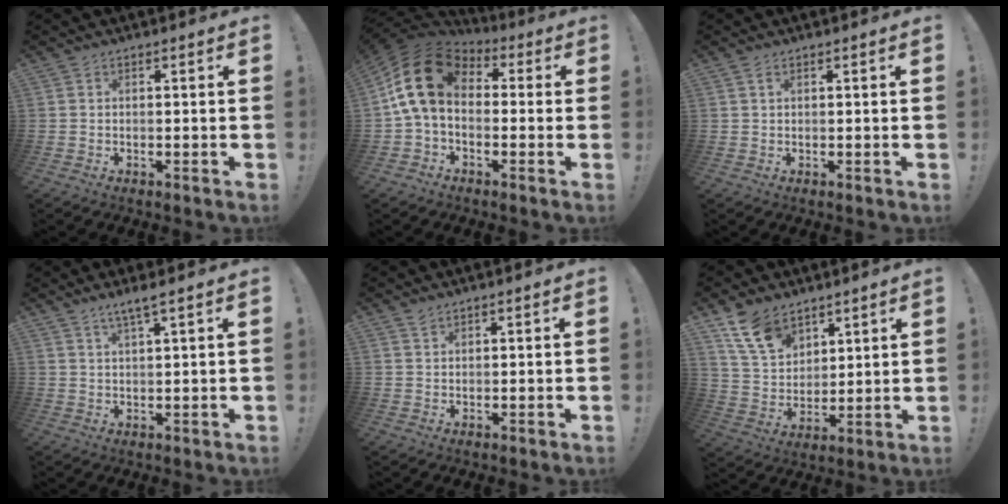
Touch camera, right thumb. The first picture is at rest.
{"total": 16.3, "force": [3.1, 10.4, 12.1], "torque": [-0.226, 0.003, 0.061]}
{"total": 1.1, "force": [0.5, 0.5, 0.8], "torque": [-0.017, 0.002, 0.010]}
{"total": 3.7, "force": [2.5, -0.4, 2.7], "torque": [-0.052, -0.011, 0.041]}
{"total": 1.4, "force": [1.2, 0.6, 0.4], "torque": [-0.008, -0.003, 0.024]}
{"total": 12.9, "force": [8.7, 7.6, 5.8], "torque": [-0.113, -0.041, 0.171]}